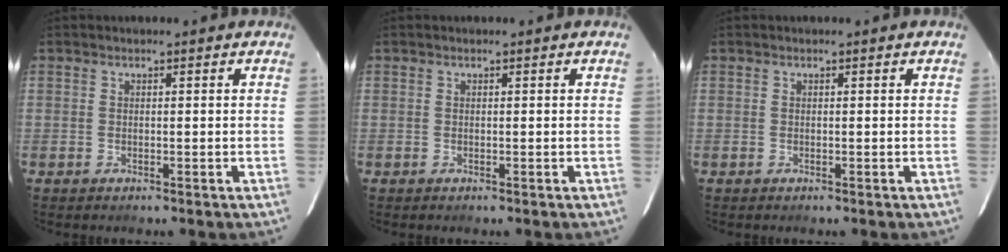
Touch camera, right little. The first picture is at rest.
{"total": 0.0}
{"total": 0.0}